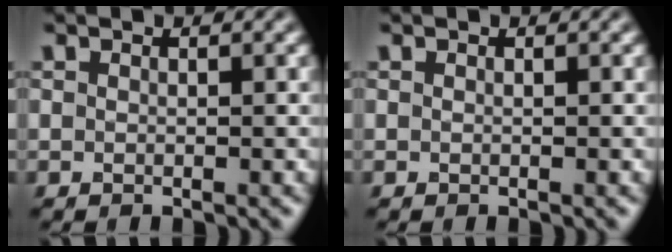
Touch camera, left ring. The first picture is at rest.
{"total": 0.0}